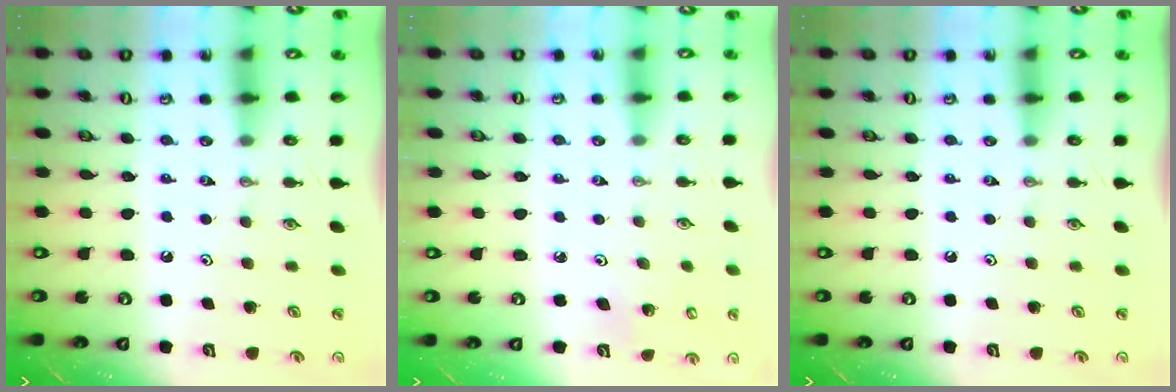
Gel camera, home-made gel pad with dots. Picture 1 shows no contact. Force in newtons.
{"total": 2.9, "press": 2.8, "slide": 1.0}
{"total": 0.0}